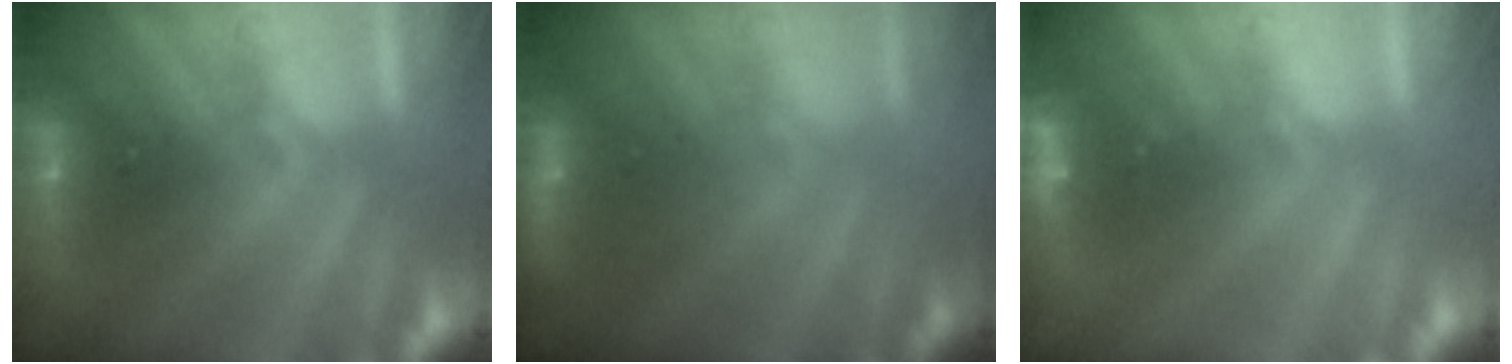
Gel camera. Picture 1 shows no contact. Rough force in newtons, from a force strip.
{"total": 3.0}
{"total": 4.6}